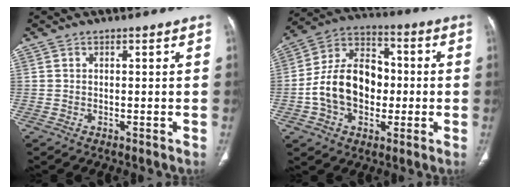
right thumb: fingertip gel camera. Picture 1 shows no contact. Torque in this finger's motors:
{"motor_torque": [1.99, 1.87, 0.79, -0.82, 0.28]}